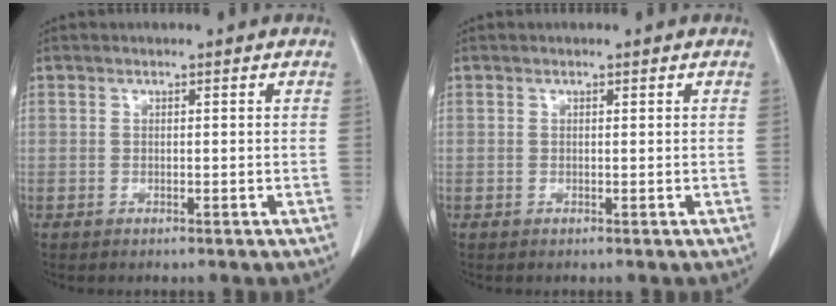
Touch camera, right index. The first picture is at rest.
{"total": 0.0}